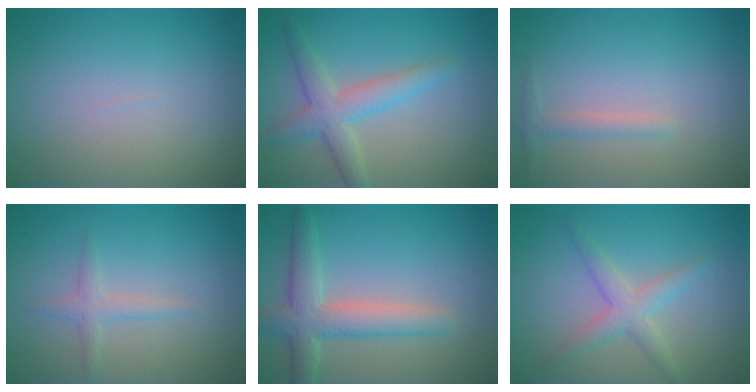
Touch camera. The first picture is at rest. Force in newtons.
{"total": 3.7, "press": 3.7, "slide": 0.0}
{"total": 1.2, "press": 1.2, "slide": 0.0}
{"total": 1.5, "press": 1.5, "slide": 0.1}
{"total": 4.5, "press": 4.4, "slide": 0.4}
{"total": 2.6, "press": 2.6, "slide": 0.2}